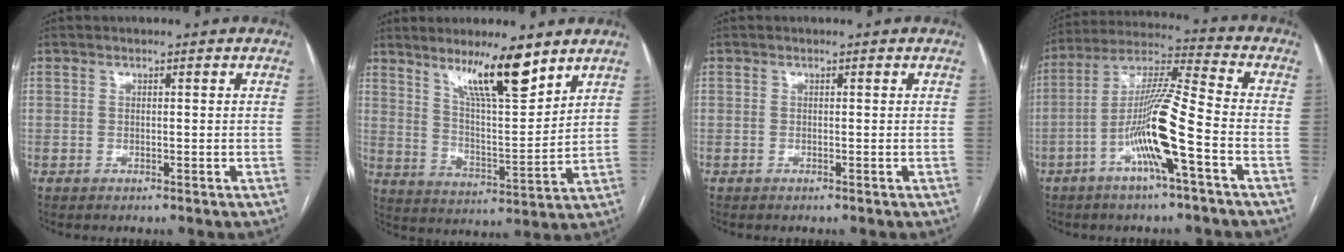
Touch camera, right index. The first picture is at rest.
{"total": 11.3, "force": [8.0, 1.3, 7.9], "torque": [-0.136, -0.009, 0.145]}
{"total": 0.0}
{"total": 13.1, "force": [-4.7, 0.0, 12.2], "torque": [-0.237, 0.008, -0.092]}